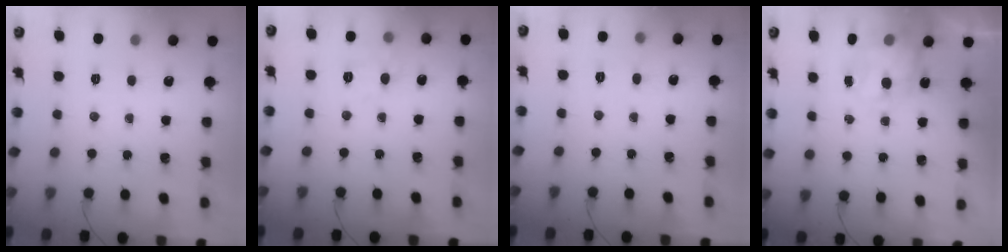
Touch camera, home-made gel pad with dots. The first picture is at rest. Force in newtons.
{"total": 7.2, "press": 7.0, "slide": 1.6}
{"total": 4.3, "press": 4.2, "slide": 1.2}
{"total": 8.2, "press": 8.1, "slide": 0.9}